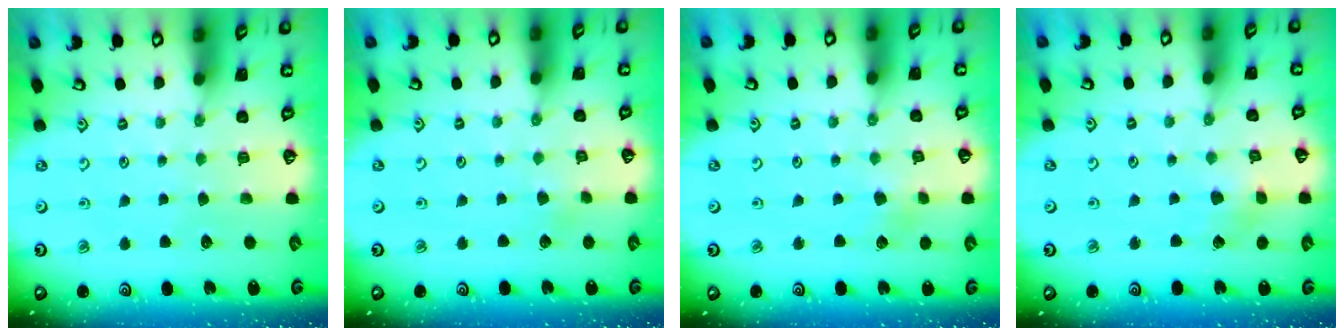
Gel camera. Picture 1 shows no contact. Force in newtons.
{"total": 1.6, "press": 1.6, "slide": 0.0}
{"total": 2.4, "press": 2.3, "slide": 0.4}
{"total": 3.1, "press": 3.0, "slide": 0.7}